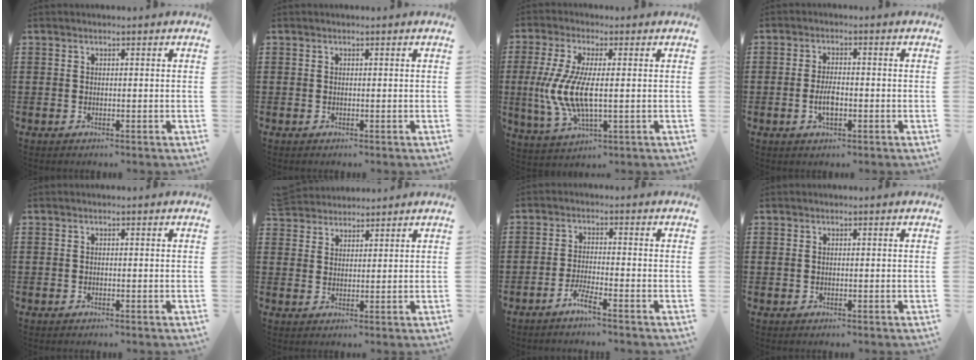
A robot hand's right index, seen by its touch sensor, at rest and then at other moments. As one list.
[{"total": 0.0}, {"total": 8.8, "force": [-0.6, 2.7, 8.4], "torque": [-0.199, -0.019, -0.020]}, {"total": 3.6, "force": [-0.9, 1.3, 3.2], "torque": [-0.066, 0.001, -0.019]}, {"total": 0.0}, {"total": 3.5, "force": [3.4, 0.8, -0.2], "torque": [-0.006, -0.004, 0.068]}, {"total": 3.0, "force": [-2.4, -0.3, 1.8], "torque": [-0.046, -0.003, -0.049]}, {"total": 0.5, "force": [0.2, 0.4, 0.3], "torque": [-0.007, 0.002, 0.003]}]